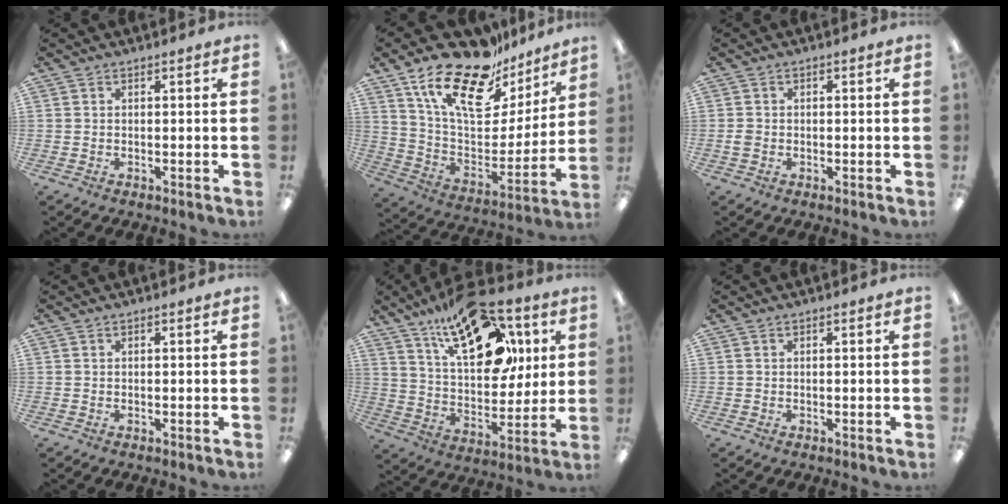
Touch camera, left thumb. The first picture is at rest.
{"total": 21.8, "force": [15.5, 9.4, 12.1], "torque": [-0.215, -0.097, 0.274]}
{"total": 1.5, "force": [-0.4, 1.2, 0.8], "torque": [-0.014, 0.003, -0.008]}
{"total": 0.0}
{"total": 24.5, "force": [13.4, 12.1, 16.6], "torque": [-0.256, -0.056, 0.227]}
{"total": 0.0}